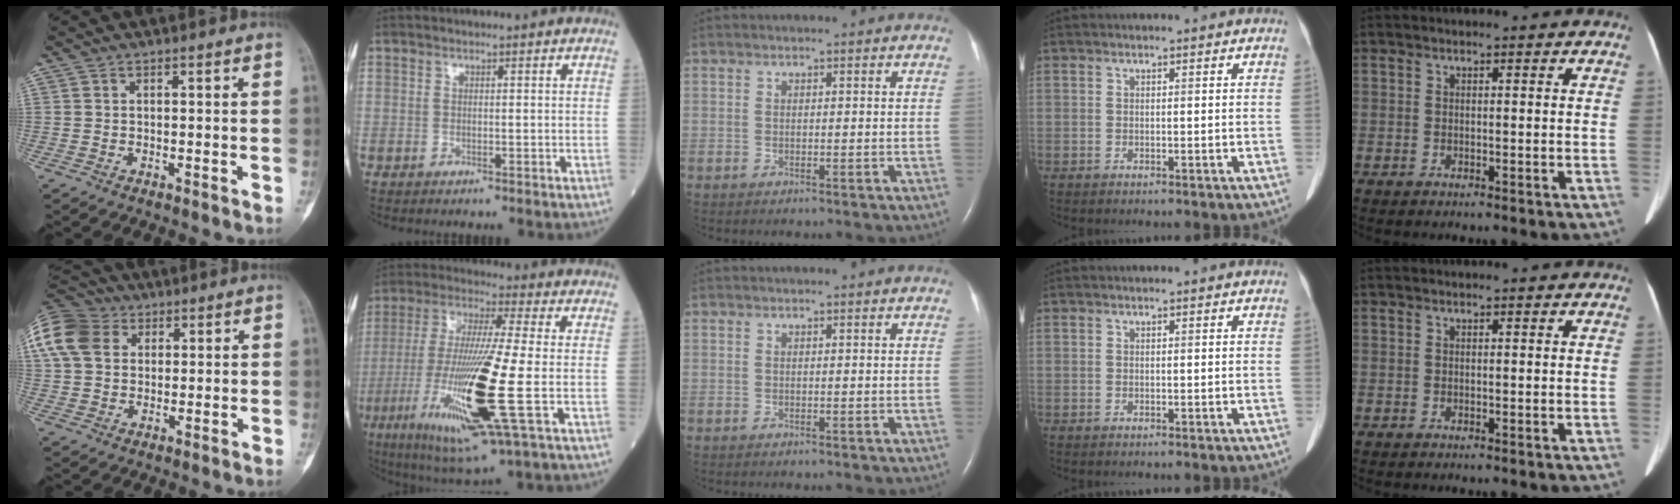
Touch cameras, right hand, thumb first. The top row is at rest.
{"thumb": {"total": 17.5, "force": [6.1, 13.2, 9.7], "torque": [-0.229, 0.035, 0.112]}, "index": {"total": 19.9, "force": [-5.4, 0.6, 19.1], "torque": [-0.404, -0.040, -0.102]}}